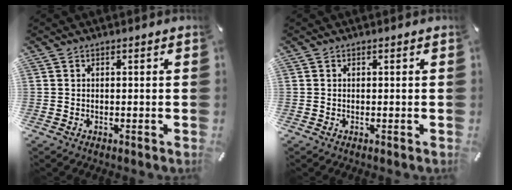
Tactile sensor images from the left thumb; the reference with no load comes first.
{"total": 0.0}